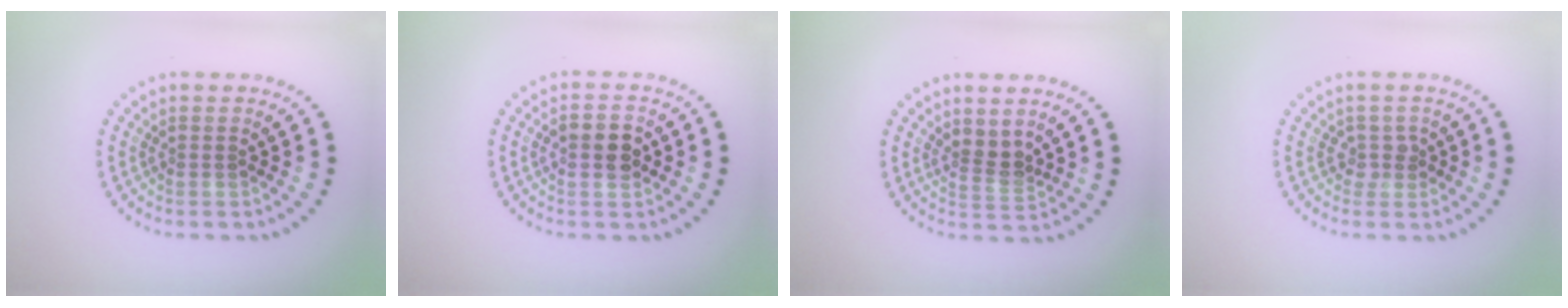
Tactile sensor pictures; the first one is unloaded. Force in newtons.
{"total": 3.0, "press": 3.0, "slide": 0.2}
{"total": 2.2, "press": 1.8, "slide": 1.4}
{"total": 1.2, "press": 1.0, "slide": 0.6}